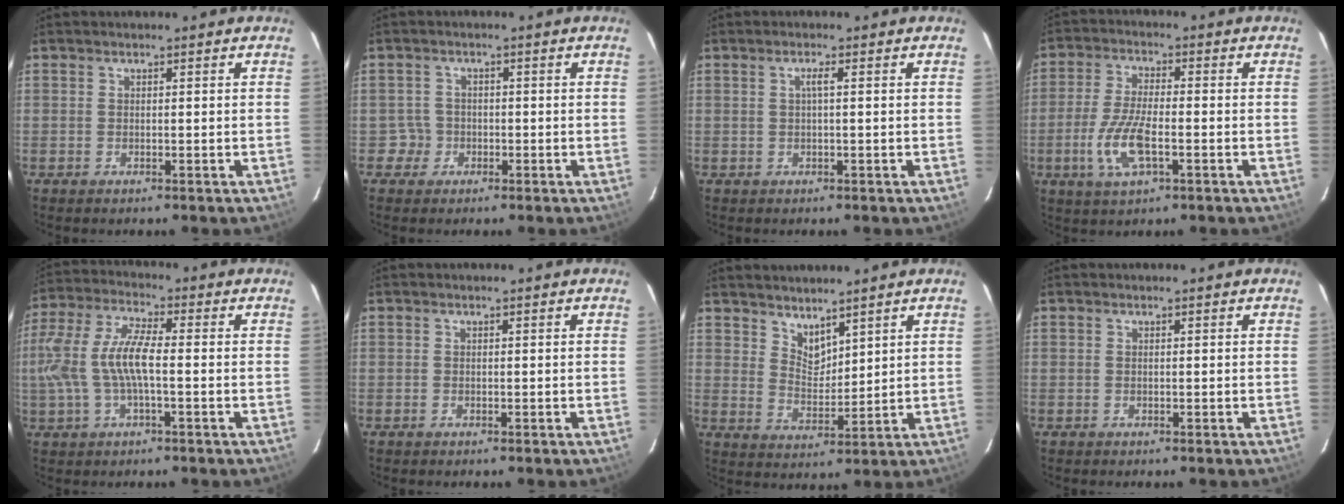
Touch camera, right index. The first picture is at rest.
{"total": 2.8, "force": [-1.0, 2.6, -0.5], "torque": [0.014, 0.021, -0.016]}
{"total": 1.2, "force": [0.2, -0.2, 1.2], "torque": [-0.022, 0.002, 0.001]}
{"total": 9.2, "force": [-3.0, 3.1, 8.2], "torque": [-0.176, -0.005, -0.059]}
{"total": 11.4, "force": [-1.2, 3.5, 10.7], "torque": [-0.225, 0.006, -0.021]}
{"total": 0.0}
{"total": 5.1, "force": [4.3, 2.1, 1.6], "torque": [-0.019, -0.004, 0.084]}
{"total": 0.0}